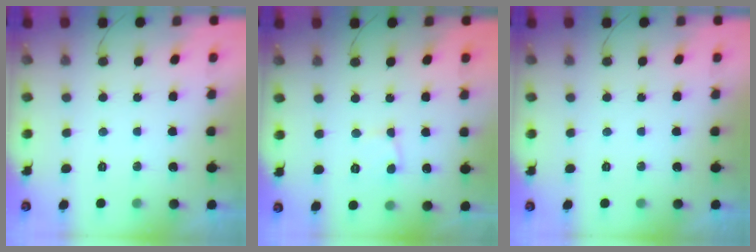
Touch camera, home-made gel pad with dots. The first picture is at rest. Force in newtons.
{"total": 2.4, "press": 2.4, "slide": 0.1}
{"total": 0.0}